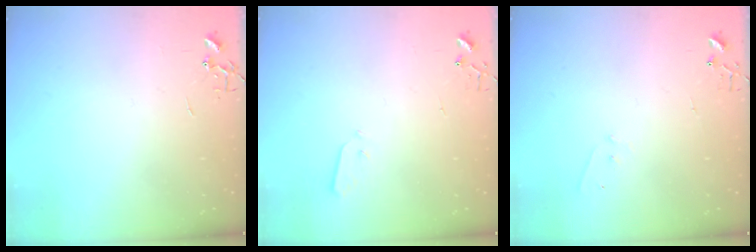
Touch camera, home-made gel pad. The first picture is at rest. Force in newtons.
{"total": 2.8, "press": 2.7, "slide": 0.4}
{"total": 4.0, "press": 4.0, "slide": 0.2}